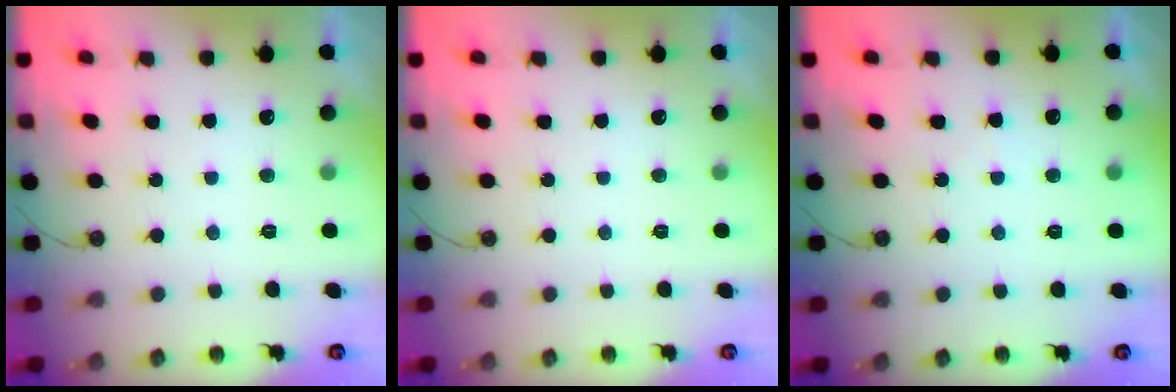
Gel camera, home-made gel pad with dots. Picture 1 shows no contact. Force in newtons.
{"total": 0.0}
{"total": 3.8, "press": 3.7, "slide": 0.6}